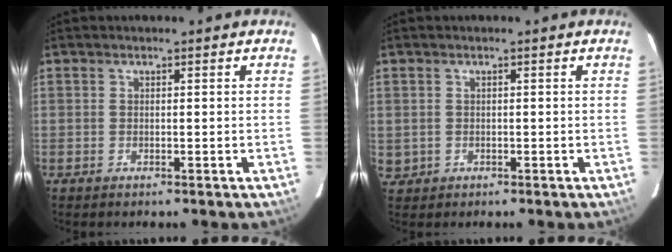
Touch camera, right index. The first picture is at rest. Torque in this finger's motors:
{"motor_torque": [-0.86, 0.54, -1.05, -0.21]}